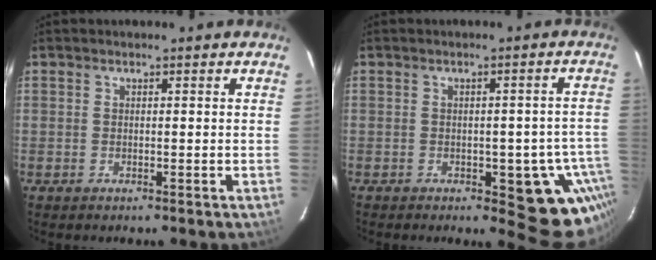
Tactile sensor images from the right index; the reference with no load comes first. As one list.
[{"total": 10.2, "force": [-5.8, 5.4, 6.4], "torque": [-0.048, 0.013, -0.066]}]